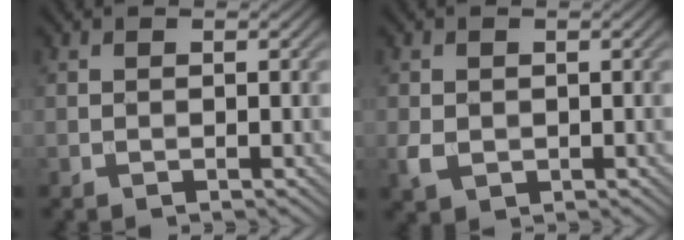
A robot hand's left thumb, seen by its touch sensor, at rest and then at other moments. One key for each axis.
{"total": 2.3, "fx": -0.2, "fy": 1.9, "fz": 1.2, "tx": -0.032, "ty": -0.006, "tz": -0.004}